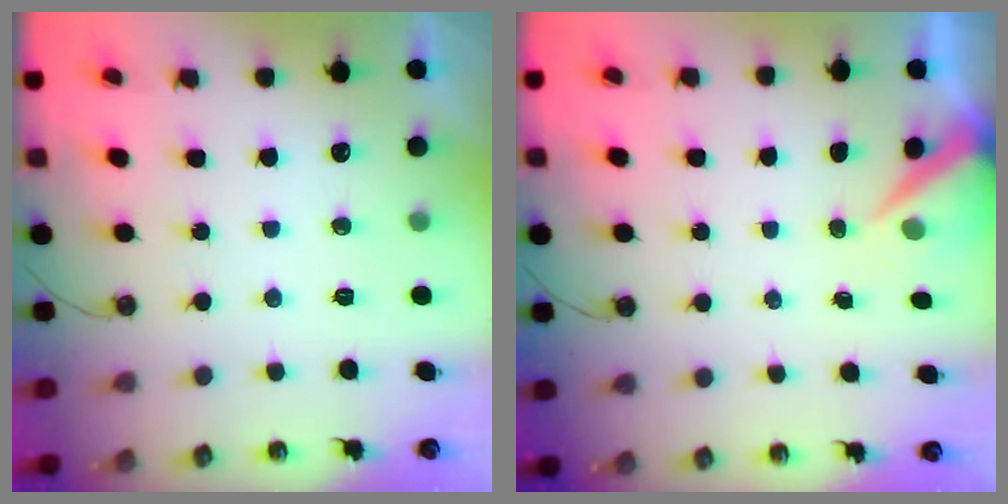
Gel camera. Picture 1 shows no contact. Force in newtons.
{"total": 4.8, "press": 4.7, "slide": 0.5}